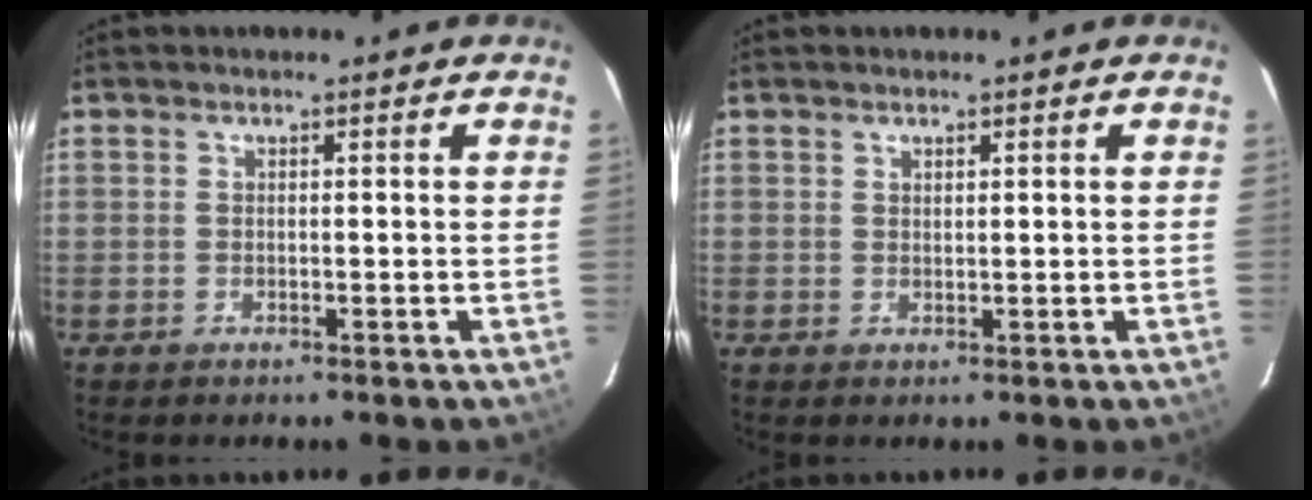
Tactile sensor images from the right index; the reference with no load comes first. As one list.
[{"total": 0.7, "force": [0.7, 0.3, 0.2], "torque": [-0.004, 0.002, 0.012]}]